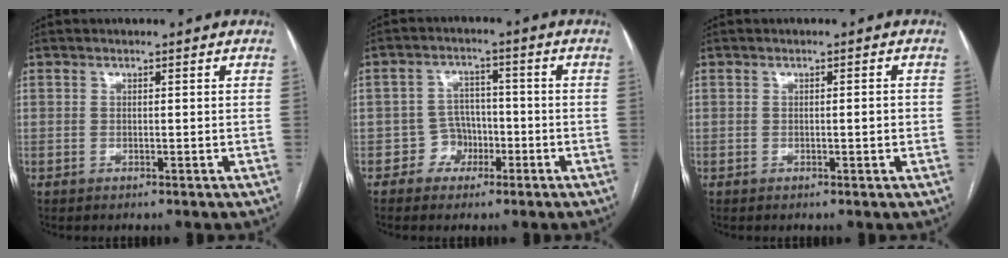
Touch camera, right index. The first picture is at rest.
{"total": 4.3, "force": [-1.9, 3.8, 0.9], "torque": [-0.008, 0.014, -0.031]}
{"total": 1.8, "force": [-0.2, 0.2, 1.7], "torque": [-0.025, 0.001, -0.004]}